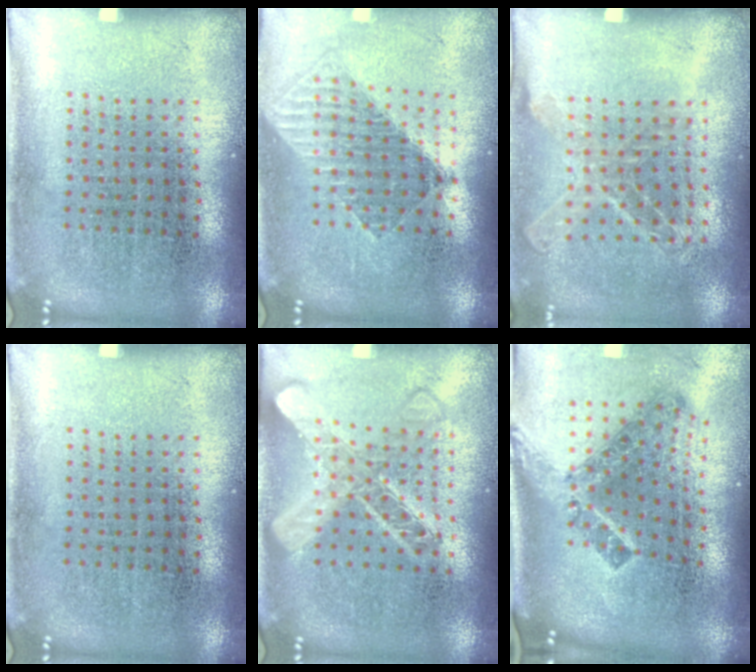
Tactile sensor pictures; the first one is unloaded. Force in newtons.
{"total": 1.5, "press": 1.3, "slide": 0.9}
{"total": 1.1, "press": 1.1, "slide": 0.3}
{"total": 0.0}
{"total": 2.0, "press": 2.0, "slide": 0.2}
{"total": 1.9, "press": 1.3, "slide": 1.4}